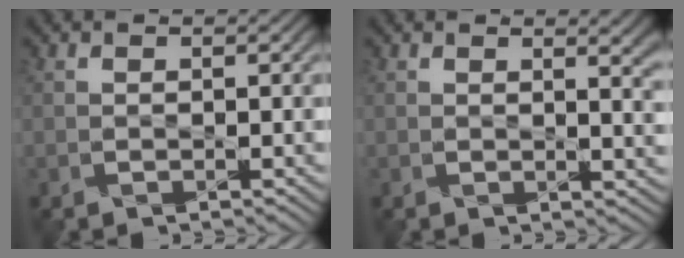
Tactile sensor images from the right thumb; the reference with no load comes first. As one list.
[{"total": 4.4, "force": [1.6, 1.4, 3.8], "torque": [-0.046, -0.001, 0.026]}]